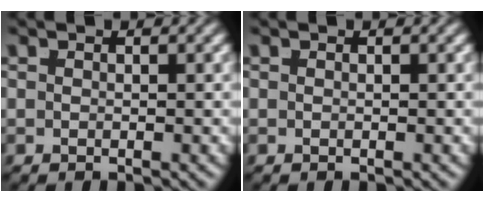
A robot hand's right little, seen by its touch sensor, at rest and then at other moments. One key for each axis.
{"total": 0.0}